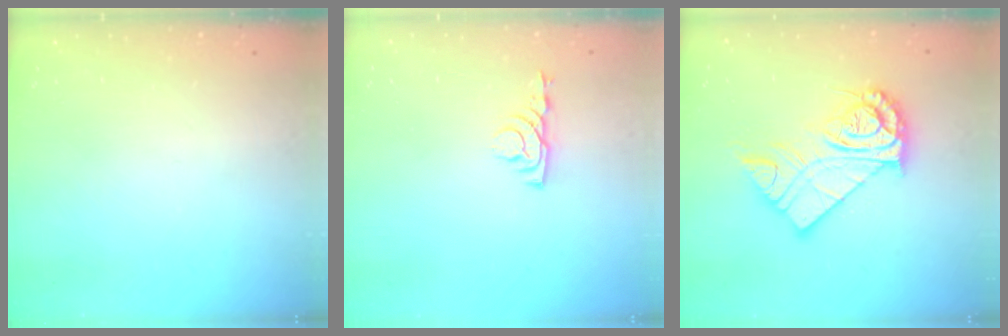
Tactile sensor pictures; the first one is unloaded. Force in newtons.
{"total": 3.7, "press": 3.7, "slide": 0.6}
{"total": 15.9, "press": 15.9, "slide": 1.3}